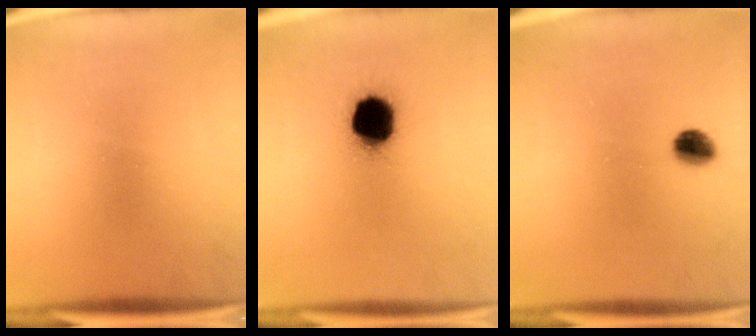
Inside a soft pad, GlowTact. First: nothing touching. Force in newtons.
{"total": 14.2}
{"total": 4.2}